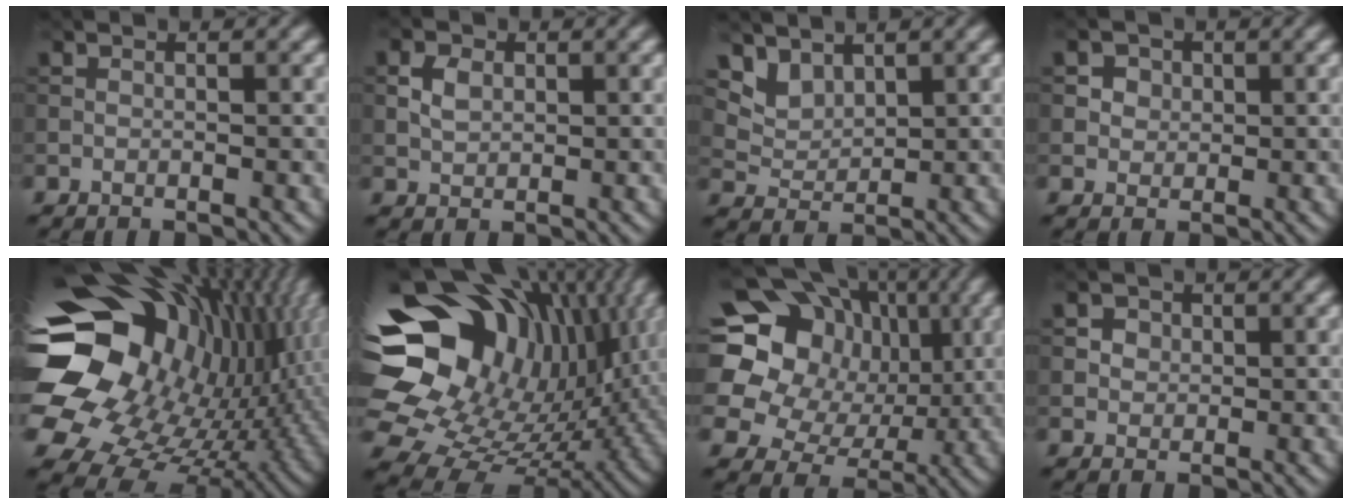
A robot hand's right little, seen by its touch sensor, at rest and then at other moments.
{"total": 1.4, "force": [-0.1, 1.1, 0.9], "torque": [-0.023, 0.002, 0.008]}
{"total": 2.4, "force": [2.1, 1.1, 0.5], "torque": [-0.026, -0.012, 0.065]}
{"total": 2.5, "force": [0.9, 2.1, 1.0], "torque": [-0.027, 0.004, 0.022]}
{"total": 19.7, "force": [2.3, 14.5, 13.2], "torque": [-0.262, -0.027, 0.065]}
{"total": 18.5, "force": [4.8, 13.3, 11.9], "torque": [-0.244, 0.007, 0.109]}
{"total": 16.8, "force": [3.3, 14.9, 7.1], "torque": [-0.183, 0.046, 0.039]}
{"total": 2.0, "force": [0.6, 1.7, 0.8], "torque": [-0.022, 0.005, 0.022]}